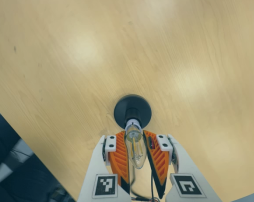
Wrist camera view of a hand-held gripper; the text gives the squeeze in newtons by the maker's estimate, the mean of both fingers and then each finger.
{"total": 18.0, "left": 17.2, "right": 18.9}